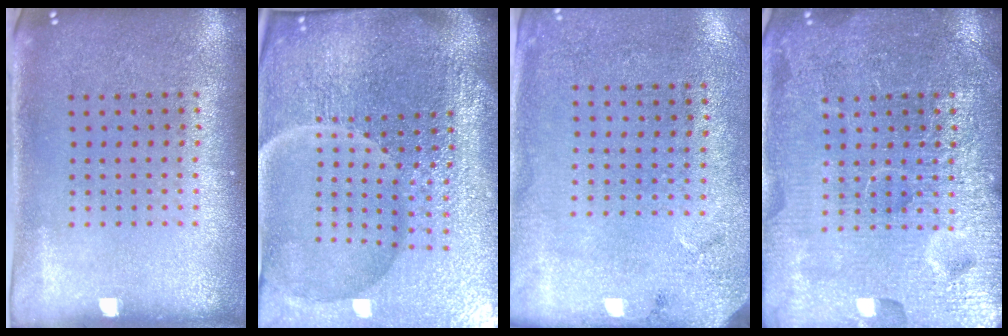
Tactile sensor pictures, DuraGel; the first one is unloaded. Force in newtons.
{"total": 7.3, "press": 6.4, "slide": 3.5}
{"total": 2.7, "press": 2.1, "slide": 1.7}
{"total": 7.0, "press": 7.0, "slide": 0.9}